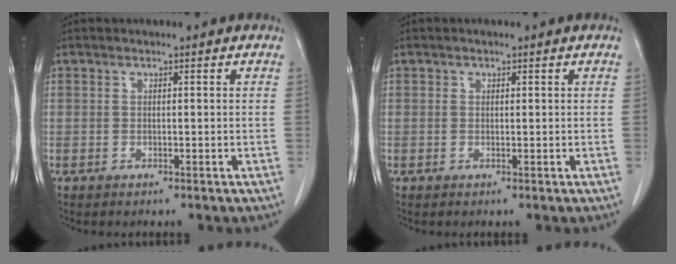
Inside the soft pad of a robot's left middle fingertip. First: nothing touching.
{"total": 0.0}